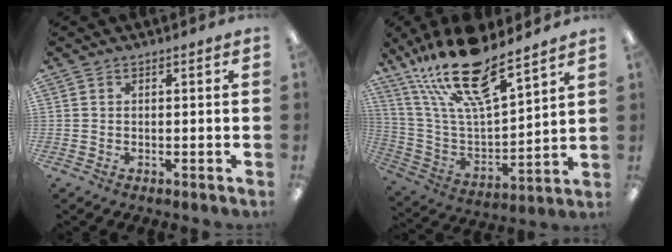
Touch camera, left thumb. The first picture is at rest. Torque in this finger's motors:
{"motor_torque": [0.59, 0.56, 1.48, -1.29, 0.47]}